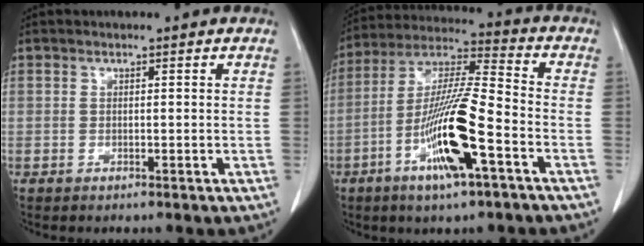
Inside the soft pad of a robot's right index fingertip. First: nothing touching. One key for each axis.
{"total": 15.1, "fx": -5.8, "fy": 1.3, "fz": 13.9, "tx": -0.271, "ty": -0.007, "tz": -0.106}